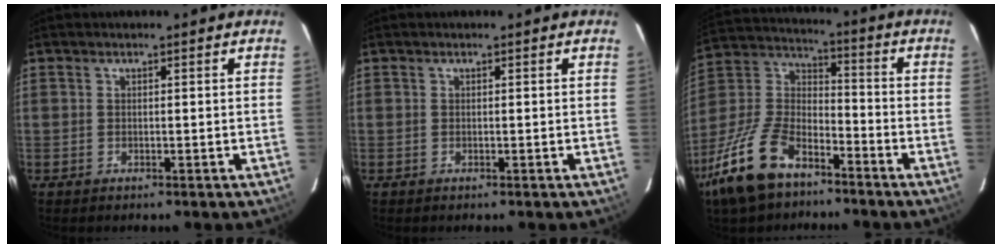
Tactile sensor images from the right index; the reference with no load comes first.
{"total": 0.0}
{"total": 14.8, "force": [-9.8, 6.6, 8.9], "torque": [-0.206, 0.001, -0.192]}